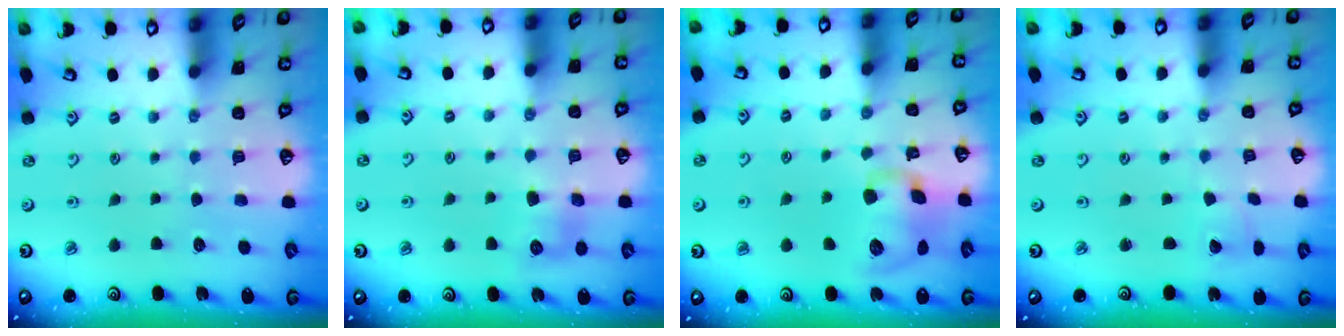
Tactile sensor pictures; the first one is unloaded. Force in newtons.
{"total": 7.1, "press": 7.0, "slide": 0.4}
{"total": 13.1, "press": 12.9, "slide": 2.0}
{"total": 2.0, "press": 2.0, "slide": 0.2}